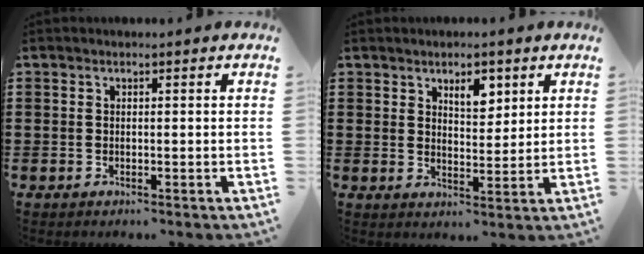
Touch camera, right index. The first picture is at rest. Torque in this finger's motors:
{"motor_torque": [0.10, -0.09, 0.09, 0.05]}